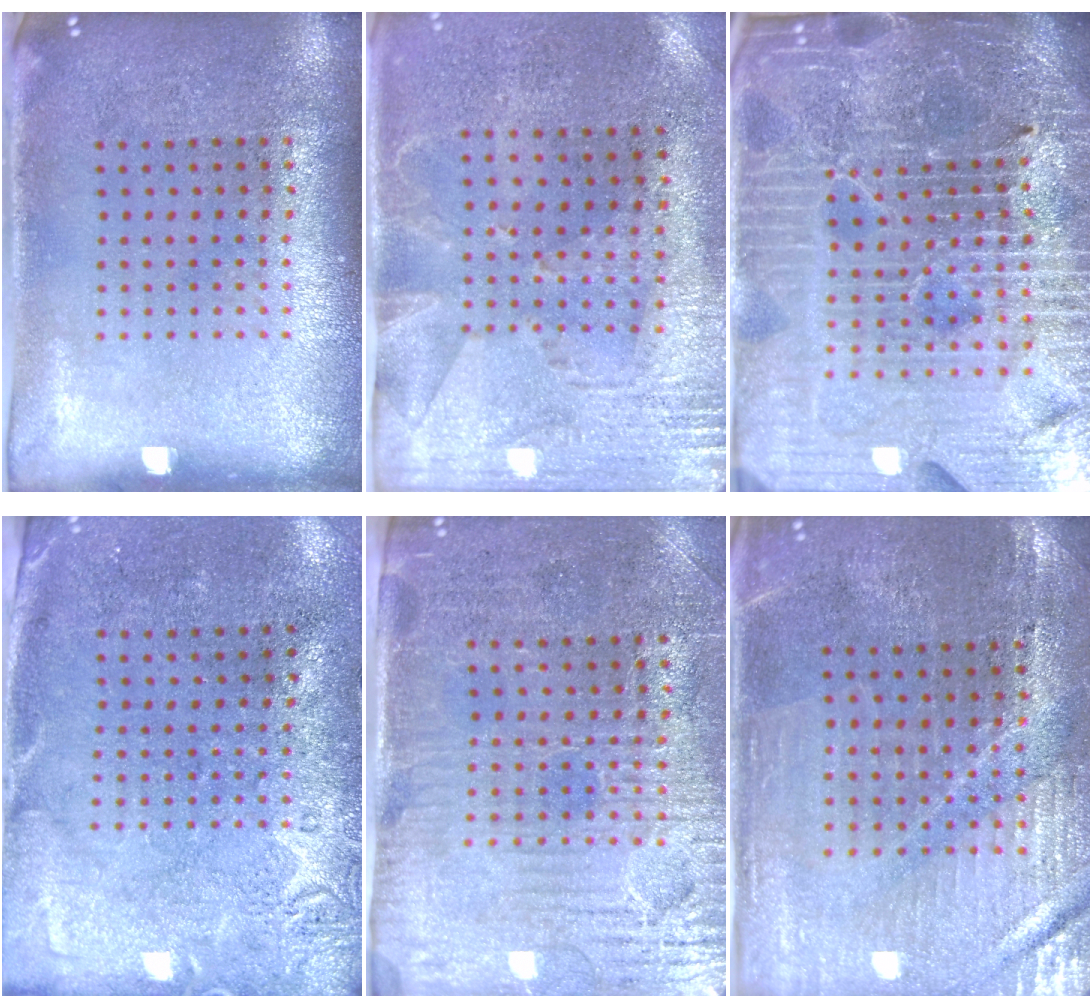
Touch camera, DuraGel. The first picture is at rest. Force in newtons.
{"total": 2.8, "press": 2.3, "slide": 1.5}
{"total": 7.0, "press": 6.2, "slide": 3.4}
{"total": 2.7, "press": 2.2, "slide": 1.7}
{"total": 3.6, "press": 3.2, "slide": 1.5}
{"total": 1.3, "press": 1.3, "slide": 0.2}